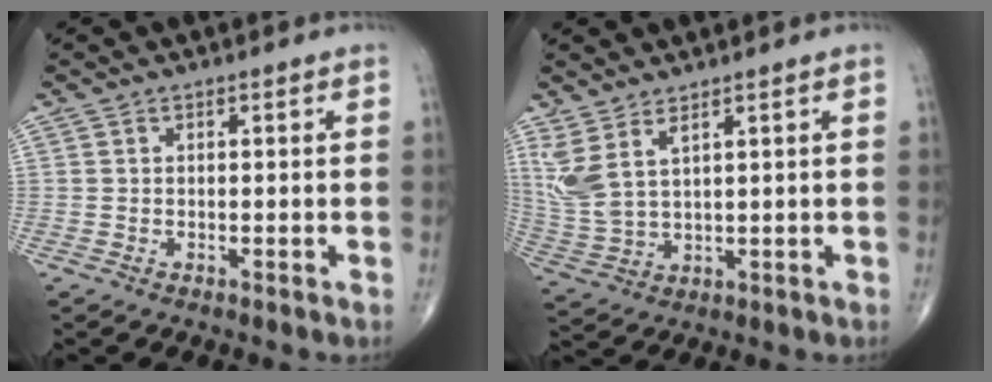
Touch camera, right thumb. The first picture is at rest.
{"total": 7.6, "force": [4.1, 2.7, 5.8], "torque": [-0.143, -0.019, 0.097]}